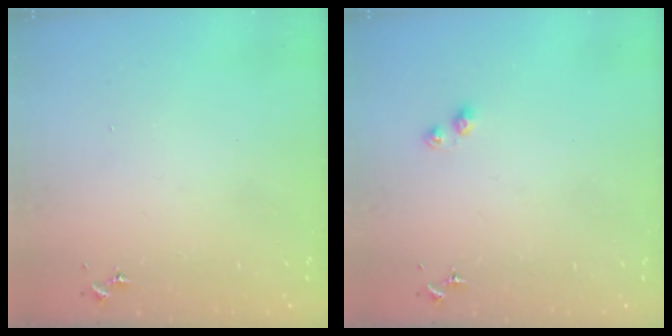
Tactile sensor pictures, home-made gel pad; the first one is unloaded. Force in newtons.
{"total": 3.8, "press": 3.8, "slide": 0.3}